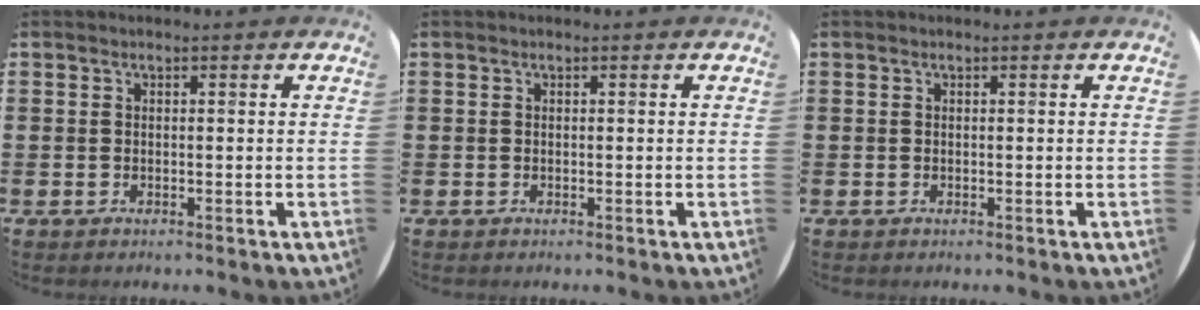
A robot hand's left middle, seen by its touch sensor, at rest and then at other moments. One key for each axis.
{"total": 0.0}
{"total": 0.0}